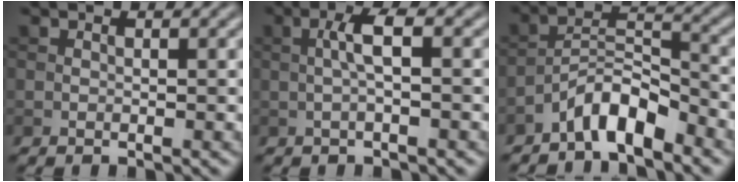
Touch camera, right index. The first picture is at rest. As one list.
[{"total": 2.5, "force": [0.0, 0.4, 2.5], "torque": [-0.048, 0.009, -0.004]}, {"total": 5.3, "force": [-4.0, 1.6, 3.1], "torque": [-0.049, 0.011, -0.079]}]